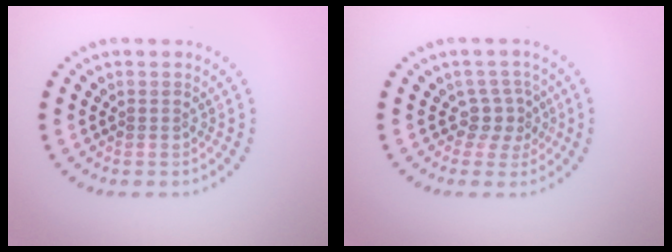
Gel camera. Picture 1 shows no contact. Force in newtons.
{"total": 2.3, "press": 1.6, "slide": 1.6}